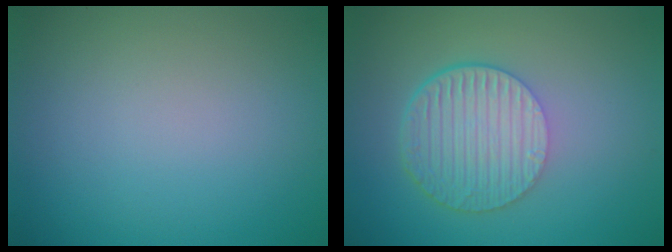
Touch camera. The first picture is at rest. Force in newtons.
{"total": 6.1, "press": 4.1, "slide": 4.5}